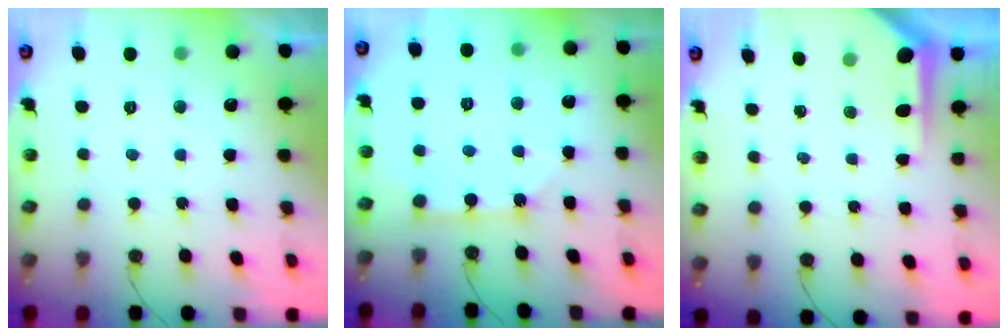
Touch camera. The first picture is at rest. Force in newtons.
{"total": 3.8, "press": 3.8, "slide": 0.3}
{"total": 5.3, "press": 5.2, "slide": 0.1}